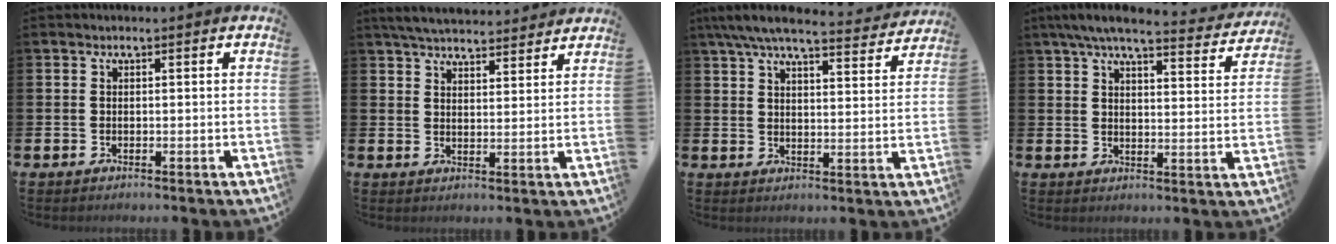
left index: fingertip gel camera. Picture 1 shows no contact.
{"total": 4.9, "force": [4.8, 0.7, 0.7], "torque": [-0.028, -0.026, 0.087]}
{"total": 7.1, "force": [6.4, 1.0, 2.8], "torque": [-0.060, -0.041, 0.110]}
{"total": 6.4, "force": [5.8, 0.8, 2.6], "torque": [-0.055, -0.035, 0.097]}